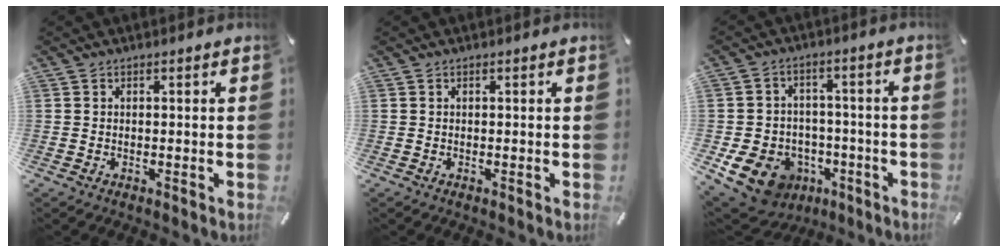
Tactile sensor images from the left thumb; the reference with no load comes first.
{"total": 0.0}
{"total": 12.9, "force": [-5.5, 10.4, 5.2], "torque": [-0.099, 0.031, -0.087]}